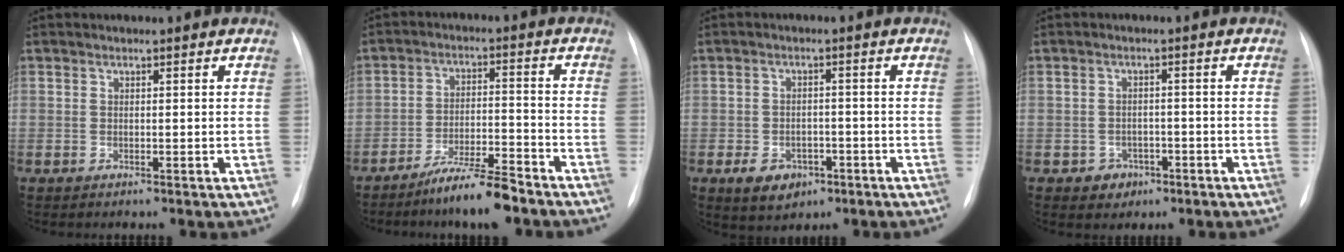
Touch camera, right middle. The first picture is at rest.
{"total": 8.0, "force": [-6.3, 0.6, 4.8], "torque": [-0.083, -0.012, -0.115]}
{"total": 5.4, "force": [-2.5, 3.7, 3.0], "torque": [-0.046, 0.004, -0.028]}
{"total": 2.9, "force": [-1.4, 2.4, 0.9], "torque": [-0.006, 0.009, -0.012]}